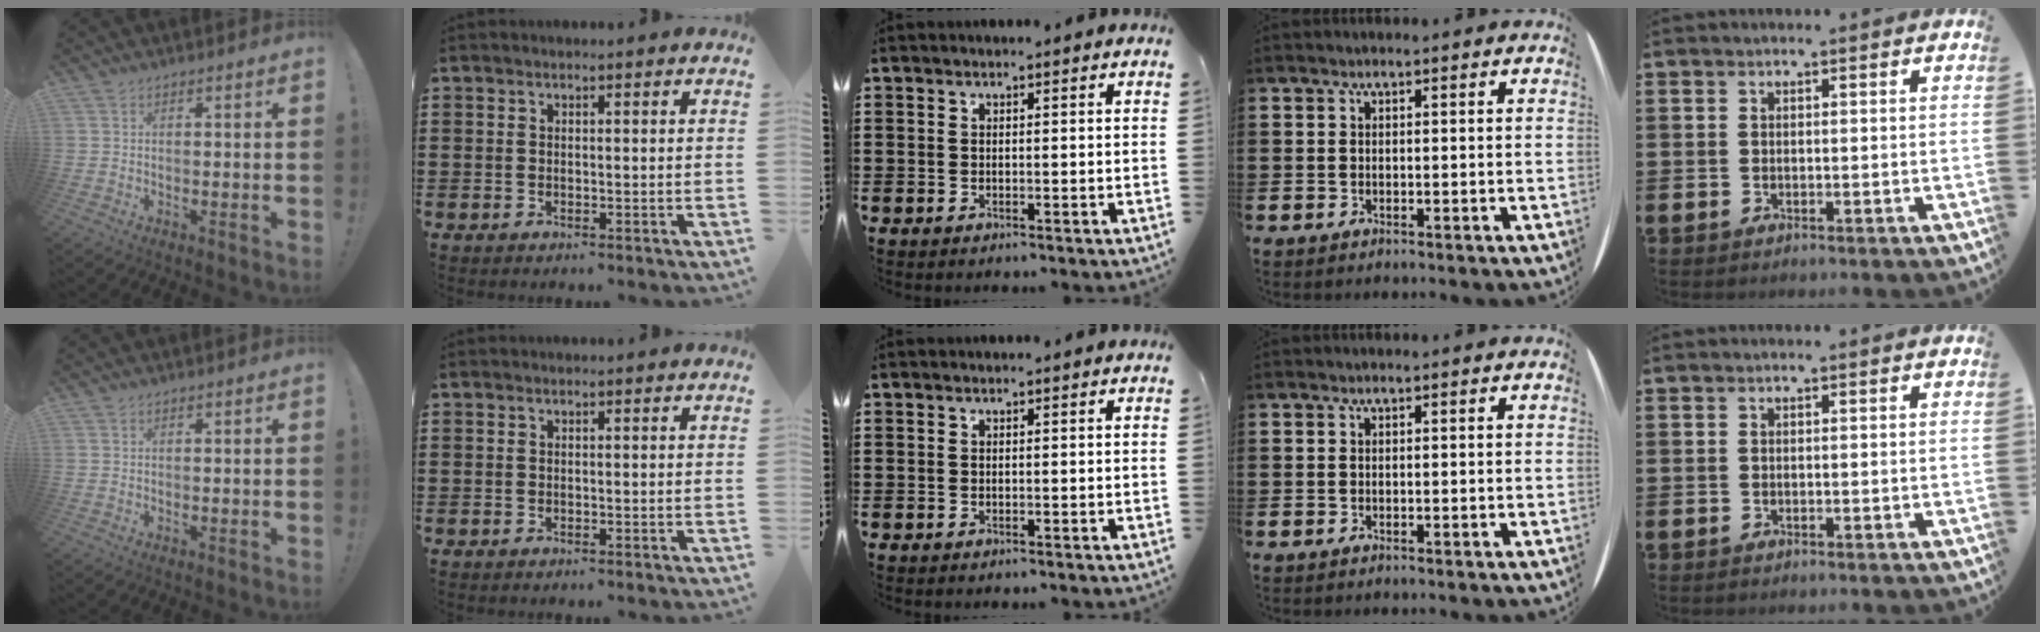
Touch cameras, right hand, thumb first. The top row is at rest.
{}